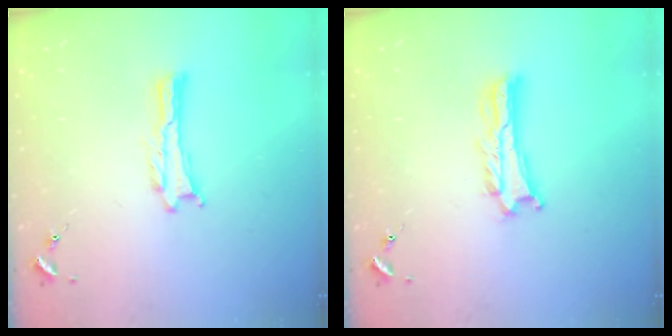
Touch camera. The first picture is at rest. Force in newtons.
{"total": 2.0, "press": 2.0, "slide": 0.3}